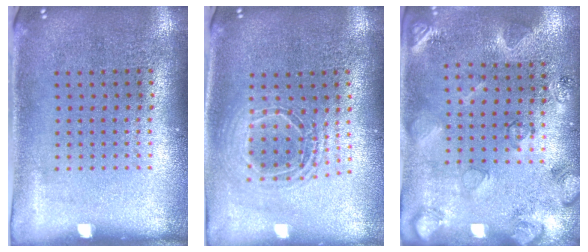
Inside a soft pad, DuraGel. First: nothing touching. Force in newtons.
{"total": 1.6, "press": 1.4, "slide": 0.8}
{"total": 2.1, "press": 1.9, "slide": 0.8}